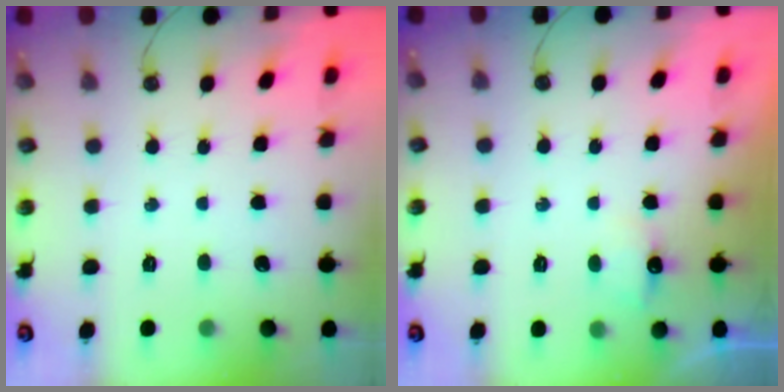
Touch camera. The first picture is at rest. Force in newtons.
{"total": 5.2, "press": 5.1, "slide": 1.0}